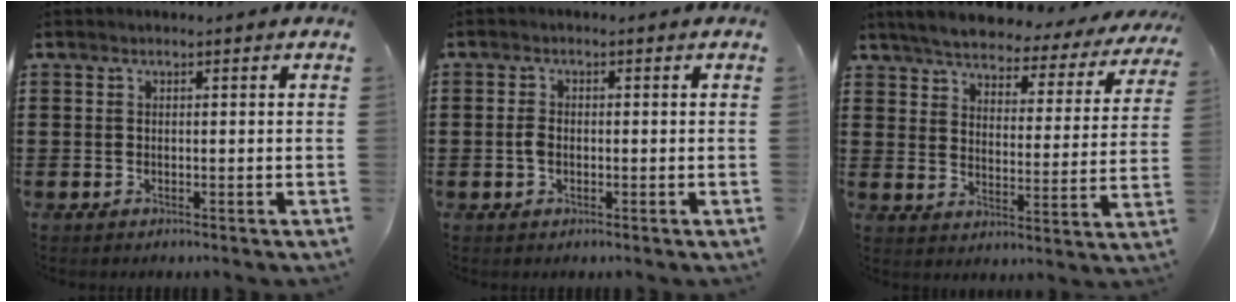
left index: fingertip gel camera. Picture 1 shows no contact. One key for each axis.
{"total": 1.9, "fx": -0.3, "fy": 1.2, "fz": 1.5, "tx": -0.047, "ty": -0.002, "tz": -0.011}
{"total": 4.6, "fx": 4.4, "fy": 0.5, "fz": 1.1, "tx": -0.048, "ty": -0.030, "tz": 0.071}